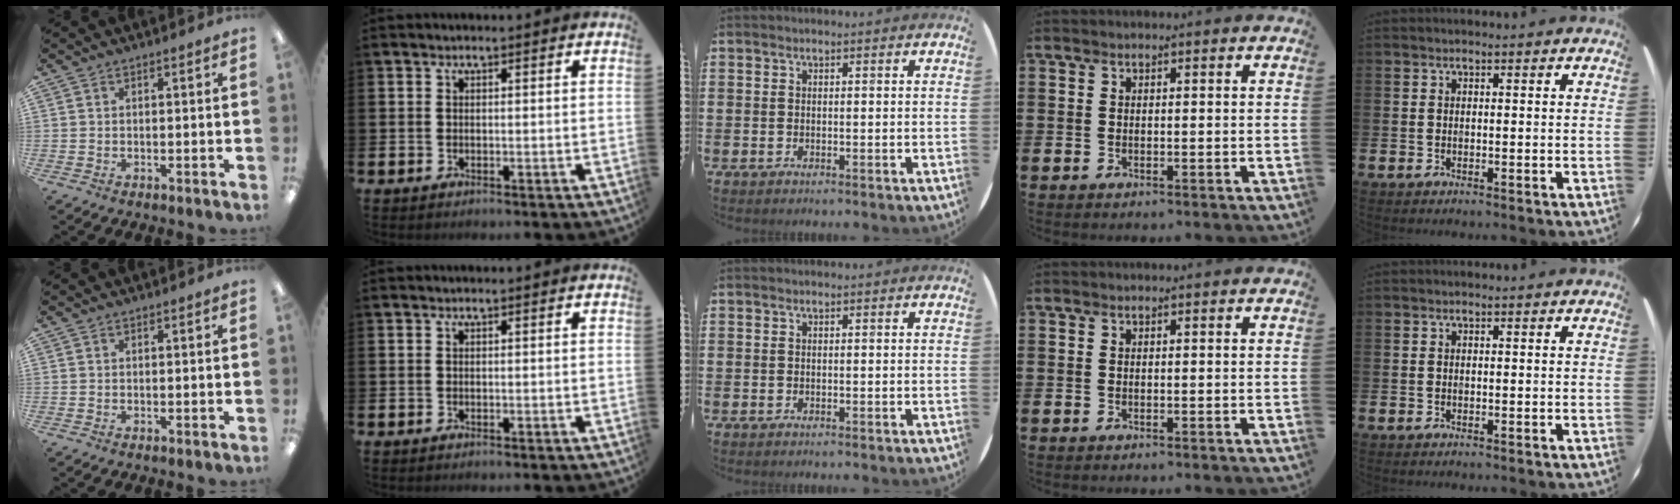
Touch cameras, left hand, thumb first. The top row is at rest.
{}